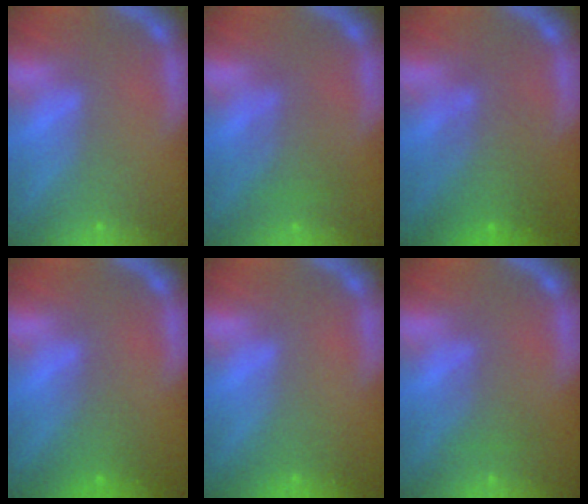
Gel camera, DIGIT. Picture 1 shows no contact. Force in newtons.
{"total": 2.5}
{"total": 4.6}
{"total": 1.9}
{"total": 0.0}
{"total": 2.0}